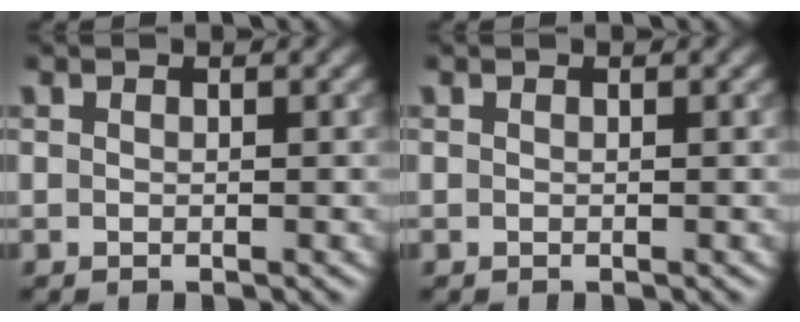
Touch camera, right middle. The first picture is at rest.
{"total": 0.0}